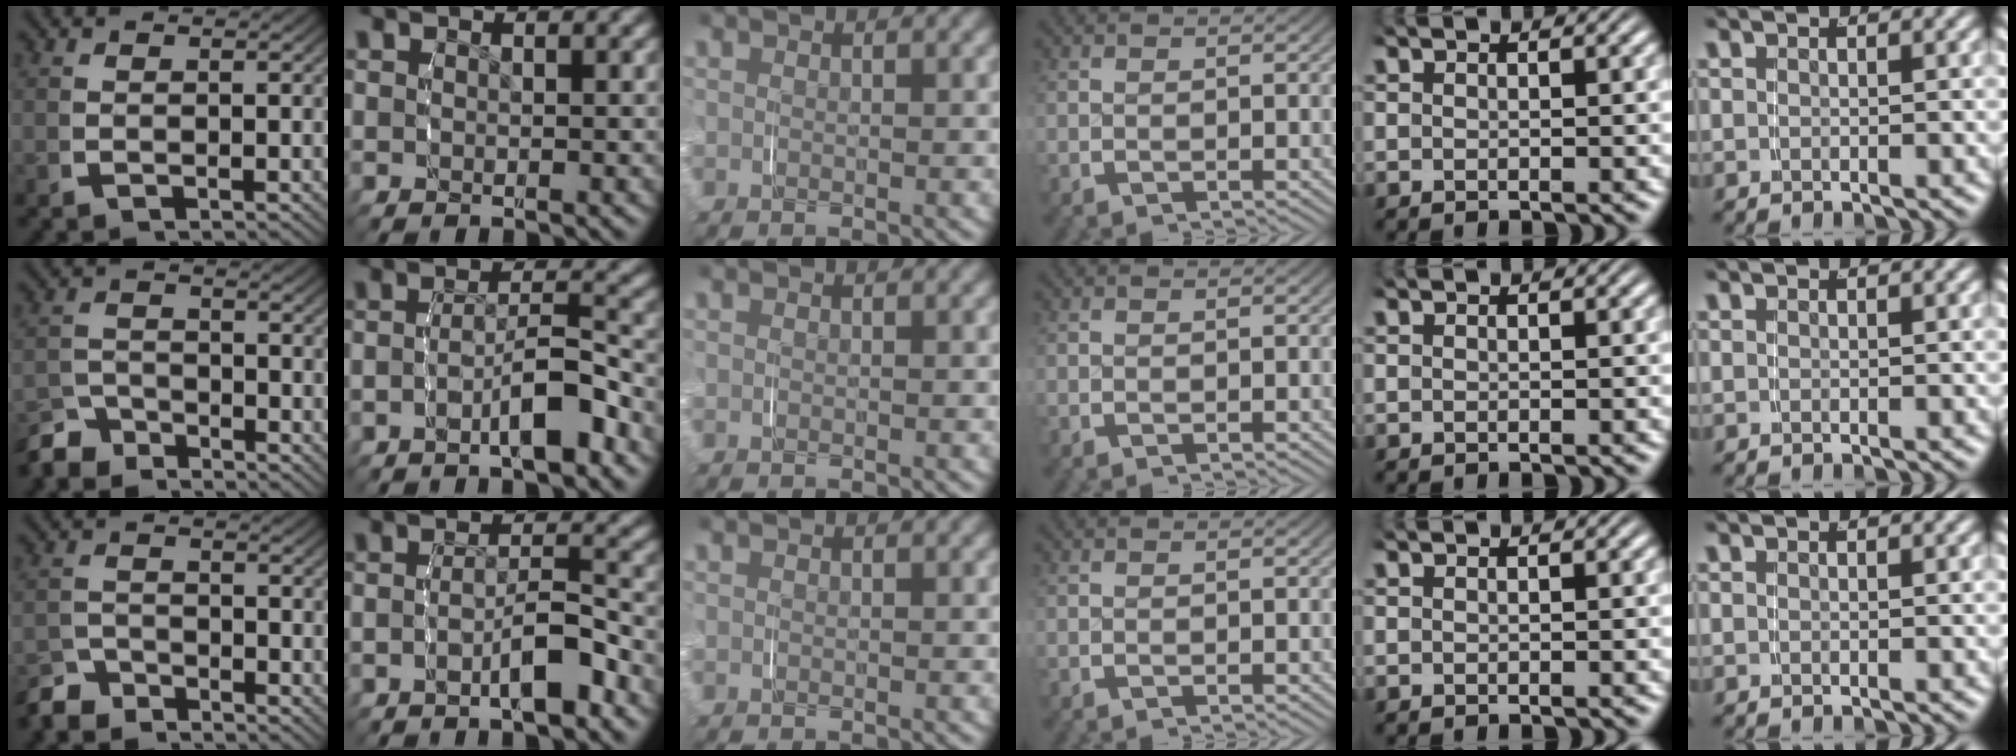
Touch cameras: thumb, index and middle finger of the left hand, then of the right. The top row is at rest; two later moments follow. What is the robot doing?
{"motion": "grasp_and_lifting", "object": "lipstick"}